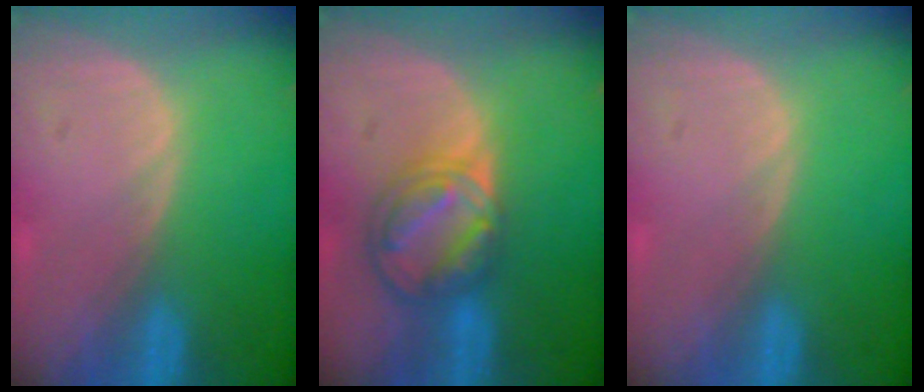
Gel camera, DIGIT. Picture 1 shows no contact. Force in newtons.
{"total": 8.3, "press": 7.0, "slide": 4.4}
{"total": 0.0}